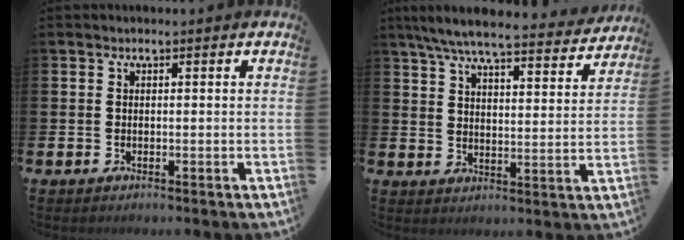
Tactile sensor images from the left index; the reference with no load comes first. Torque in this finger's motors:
{"motor_torque": [1.07, -1.07, 1.05, 0.21]}